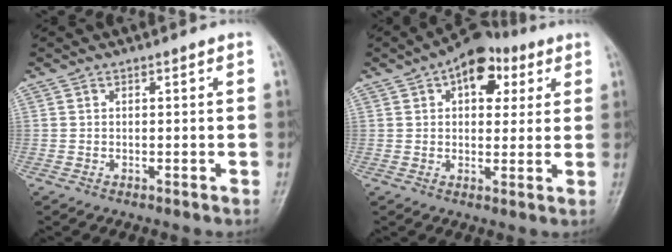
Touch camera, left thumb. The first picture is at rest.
{"total": 10.5, "force": [4.5, 6.3, 7.1], "torque": [-0.063, 0.003, 0.058]}